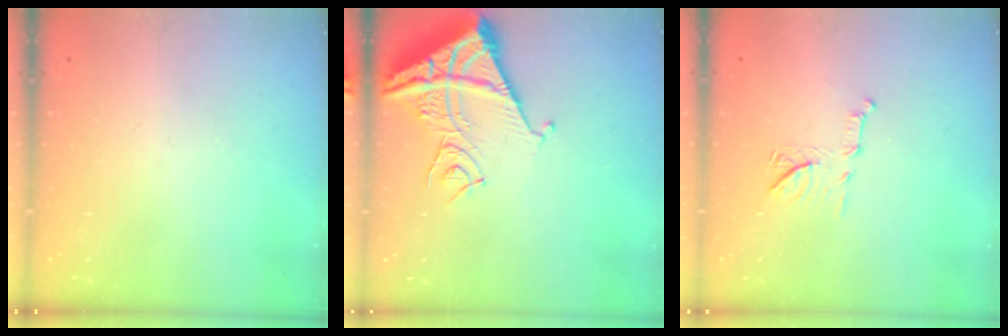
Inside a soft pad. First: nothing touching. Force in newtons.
{"total": 12.2, "press": 12.1, "slide": 1.5}
{"total": 8.6, "press": 8.5, "slide": 1.1}